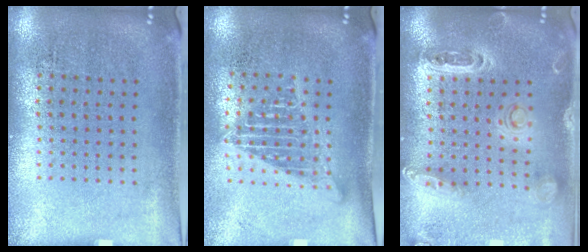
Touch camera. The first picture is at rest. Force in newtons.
{"total": 1.6, "press": 1.3, "slide": 0.9}
{"total": 1.4, "press": 1.4, "slide": 0.4}